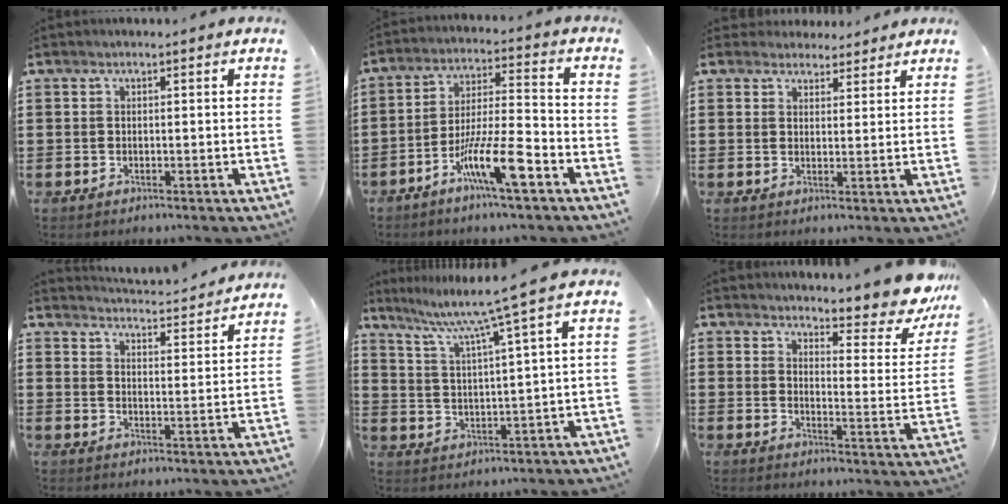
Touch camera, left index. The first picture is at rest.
{"total": 11.4, "force": [-6.5, 1.9, 9.2], "torque": [-0.185, 0.000, -0.125]}
{"total": 3.4, "force": [3.1, 1.4, 0.0], "torque": [-0.003, -0.004, 0.058]}
{"total": 3.6, "force": [3.5, -0.6, 0.2], "torque": [-0.015, -0.037, 0.055]}
{"total": 7.4, "force": [5.2, -1.4, 5.0], "torque": [-0.114, -0.033, 0.082]}
{"total": 6.4, "force": [5.9, 0.7, 2.3], "torque": [-0.040, -0.052, 0.099]}